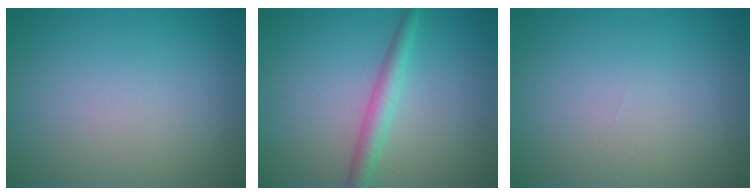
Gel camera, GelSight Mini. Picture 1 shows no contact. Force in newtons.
{"total": 2.5, "press": 2.5, "slide": 0.0}
{"total": 0.0}